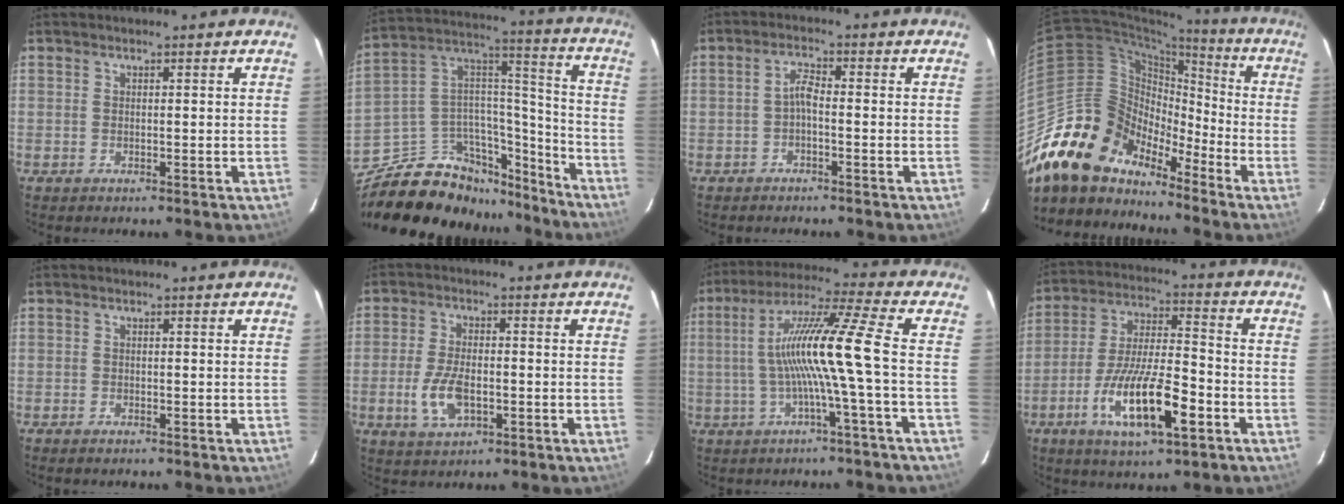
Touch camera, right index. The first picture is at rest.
{"total": 24.9, "force": [-19.0, 11.8, 11.0], "torque": [-0.212, 0.068, -0.279]}
{"total": 2.2, "force": [-1.2, 0.1, 1.9], "torque": [-0.044, 0.007, -0.025]}
{"total": 16.8, "force": [-13.9, 8.3, 4.6], "torque": [-0.091, 0.035, -0.259]}
{"total": 0.8, "force": [-0.7, -0.1, 0.3], "torque": [-0.009, -0.005, -0.015]}
{"total": 7.9, "force": [-2.2, 4.1, 6.4], "torque": [-0.138, -0.005, -0.039]}
{"total": 12.4, "force": [-1.8, -2.4, 12.0], "torque": [-0.220, 0.006, -0.027]}
{"total": 15.6, "force": [-6.9, 4.1, 13.4], "torque": [-0.267, -0.014, -0.122]}